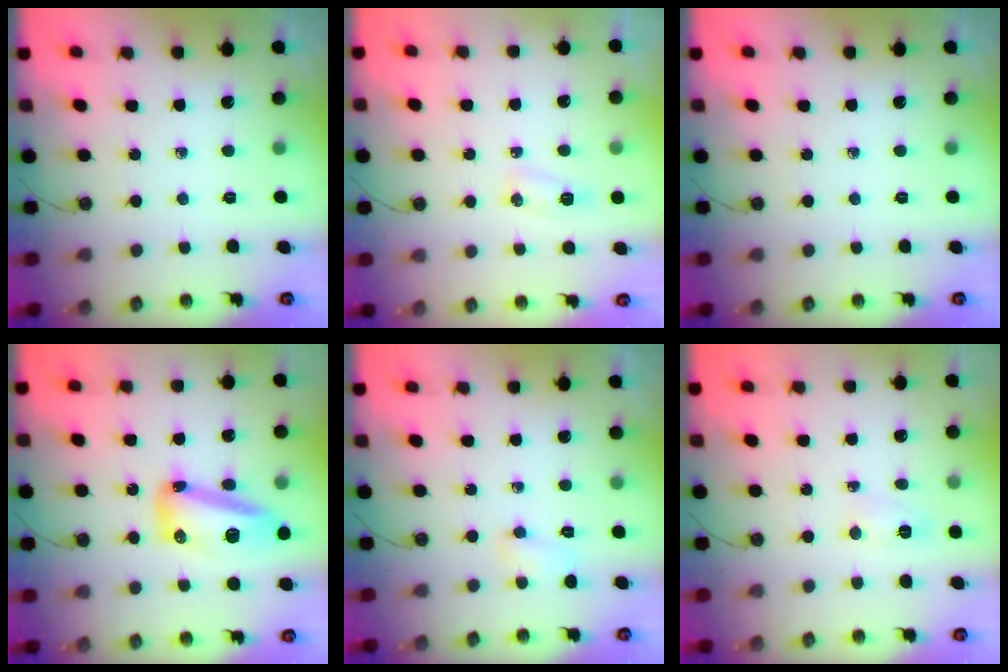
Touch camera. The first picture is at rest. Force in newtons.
{"total": 4.9, "press": 4.8, "slide": 0.9}
{"total": 0.0}
{"total": 13.7, "press": 13.7, "slide": 1.2}
{"total": 7.0, "press": 4.1, "slide": 5.7}
{"total": 4.7, "press": 4.7, "slide": 0.7}